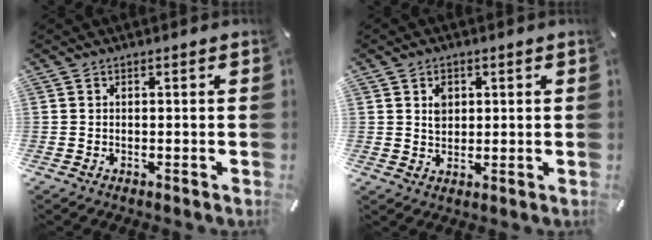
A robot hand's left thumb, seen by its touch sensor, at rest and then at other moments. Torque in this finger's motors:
{"motor_torque": [0.45, 0.65, 0.33, -0.40, 0.00]}